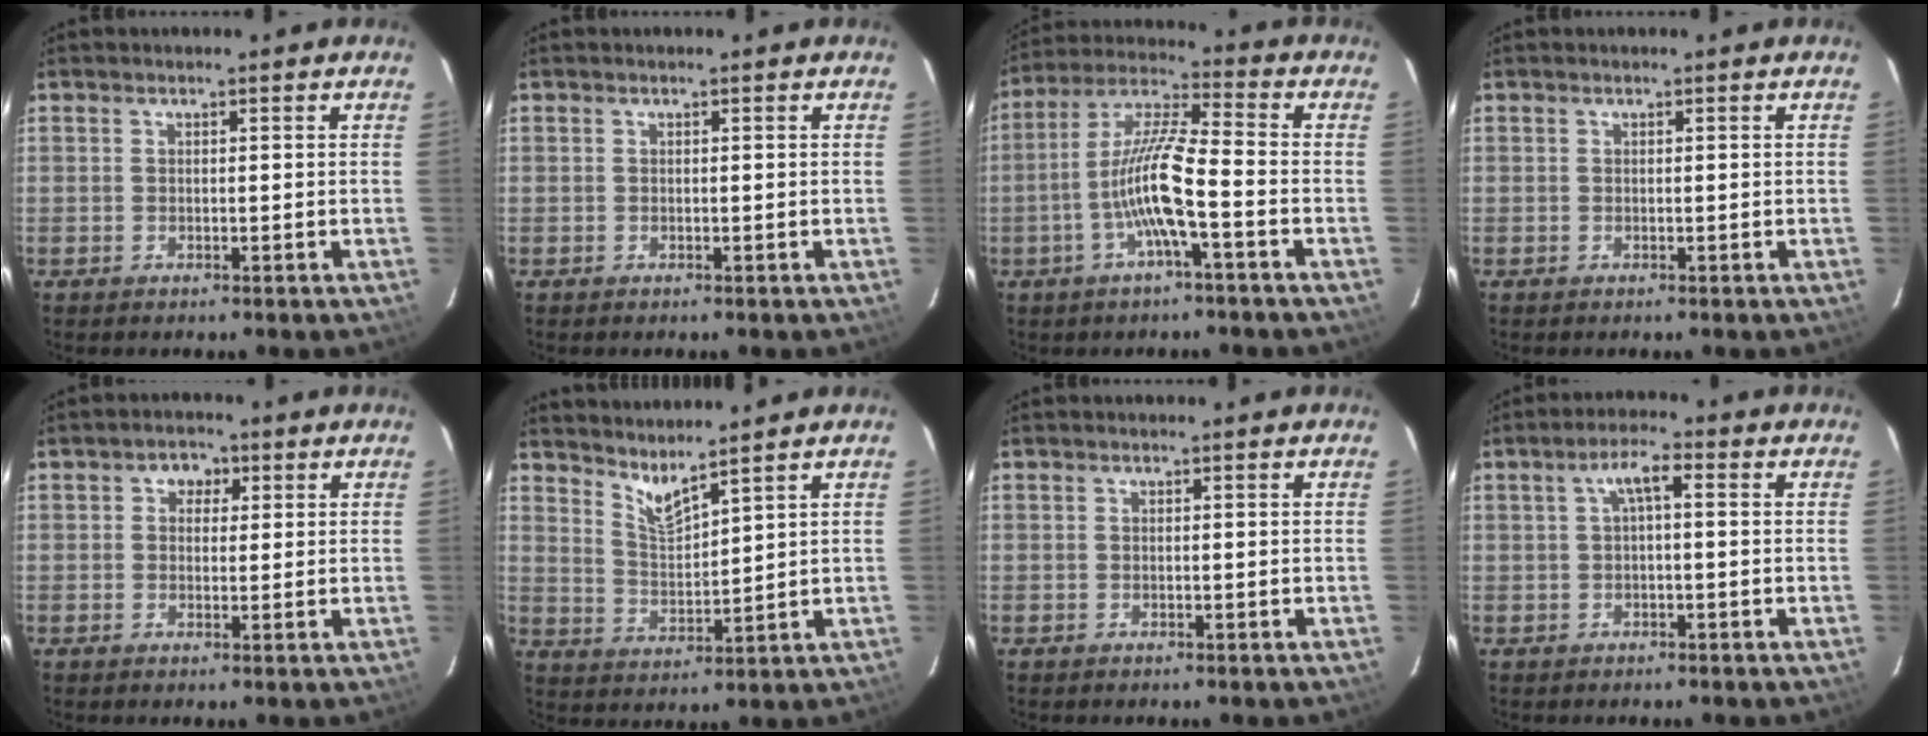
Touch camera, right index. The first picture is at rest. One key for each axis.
{"total": 0.0}
{"total": 11.0, "fx": -3.9, "fy": 1.0, "fz": 10.3, "tx": -0.213, "ty": 0.007, "tz": -0.077}
{"total": 0.0}
{"total": 3.3, "fx": 0.9, "fy": 2.9, "fz": 1.3, "tx": -0.018, "ty": 0.014, "tz": 0.011}
{"total": 5.6, "fx": 4.9, "fy": 0.3, "fz": 2.6, "tx": -0.049, "ty": -0.011, "tz": 0.096}
{"total": 0.0}
{"total": 3.8, "fx": 0.5, "fy": 1.1, "fz": 3.6, "tx": -0.070, "ty": 0.014, "tz": 0.011}